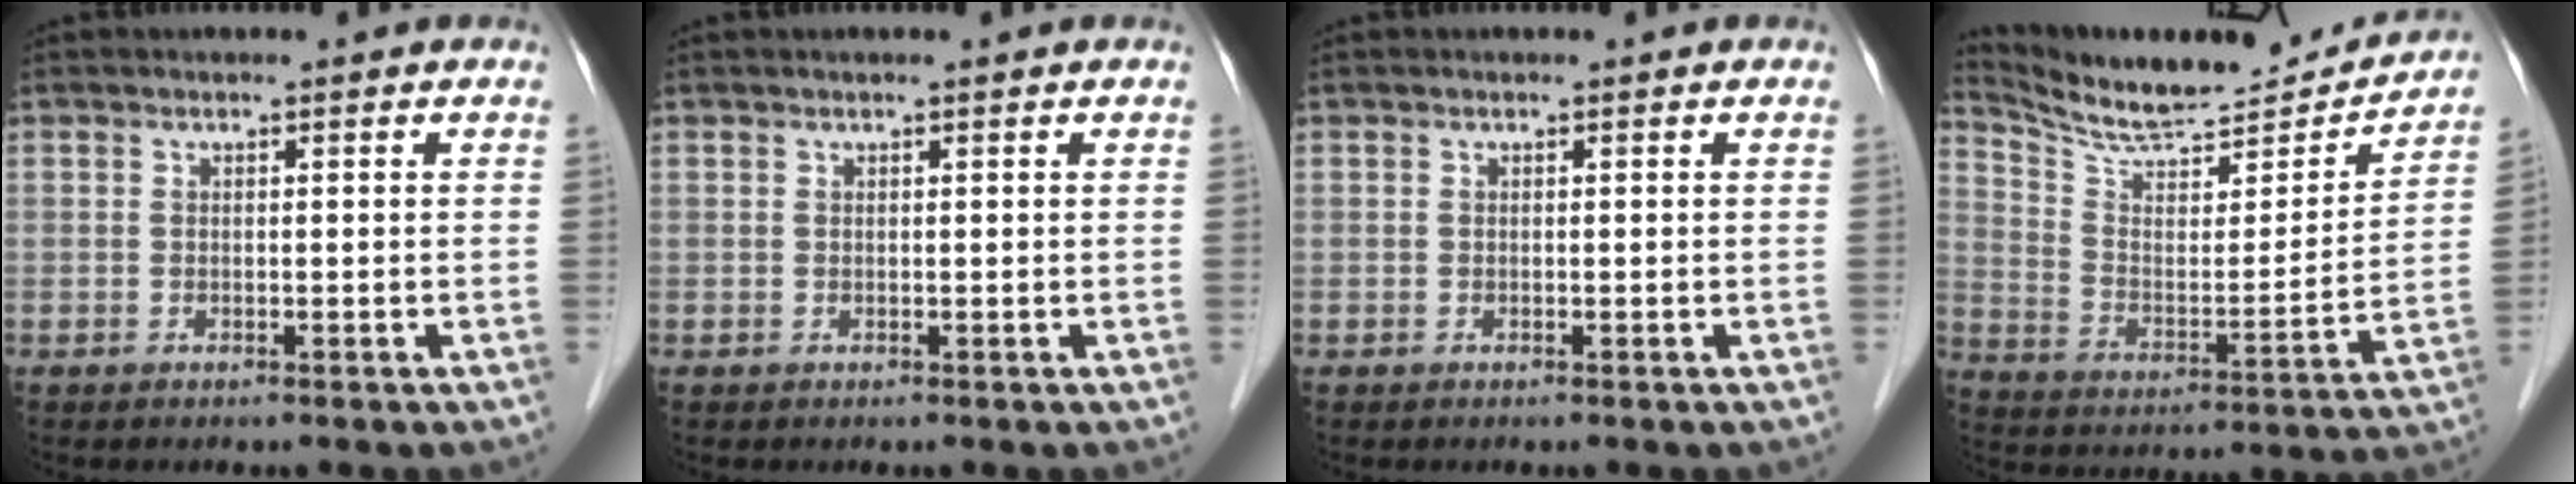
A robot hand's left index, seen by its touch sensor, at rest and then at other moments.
{"total": 0.5, "force": [0.3, -0.1, 0.4], "torque": [-0.007, 0.002, 0.010]}
{"total": 0.0}
{"total": 19.5, "force": [18.5, 2.5, 5.8], "torque": [-0.103, -0.037, 0.280]}